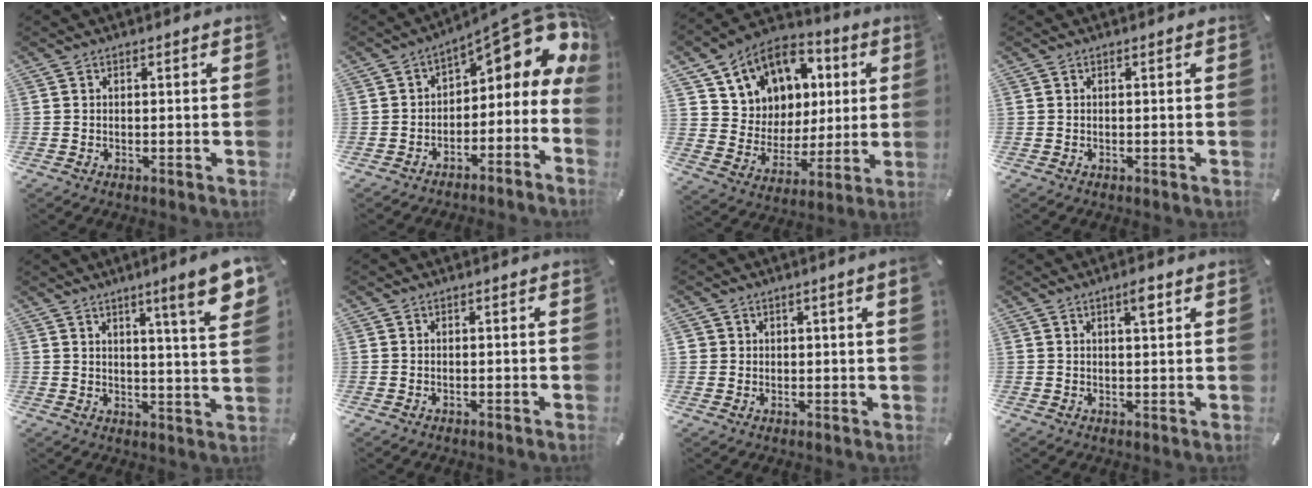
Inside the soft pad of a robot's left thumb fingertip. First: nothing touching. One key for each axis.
{"total": 12.0, "fx": 5.0, "fy": 6.0, "fz": 9.1, "tx": -0.106, "ty": -0.042, "tz": 0.078}
{"total": 11.8, "fx": 4.9, "fy": 10.5, "fz": 2.3, "tx": -0.053, "ty": -0.038, "tz": 0.102}
{"total": 0.0}
{"total": 11.3, "fx": 6.7, "fy": 0.9, "fz": 9.1, "tx": -0.128, "ty": -0.042, "tz": 0.100}
{"total": 0.0}
{"total": 1.4, "fx": 0.8, "fy": 0.5, "fz": 1.0, "tx": -0.021, "ty": 0.000, "tz": 0.014}
{"total": 3.0, "fx": 1.8, "fy": 0.4, "fz": 2.4, "tx": -0.043, "ty": -0.001, "tz": 0.027}